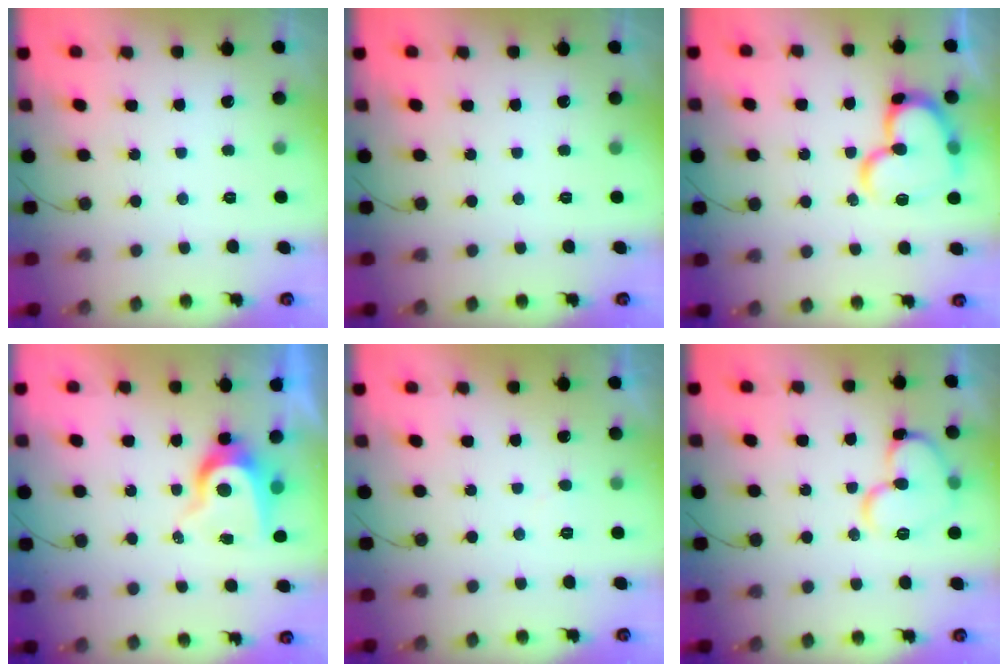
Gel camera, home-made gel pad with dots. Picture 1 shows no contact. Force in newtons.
{"total": 0.0}
{"total": 17.8, "press": 17.6, "slide": 2.1}
{"total": 8.5, "press": 8.5, "slide": 0.7}
{"total": 2.4, "press": 2.4, "slide": 0.2}
{"total": 13.2, "press": 13.1, "slide": 1.7}